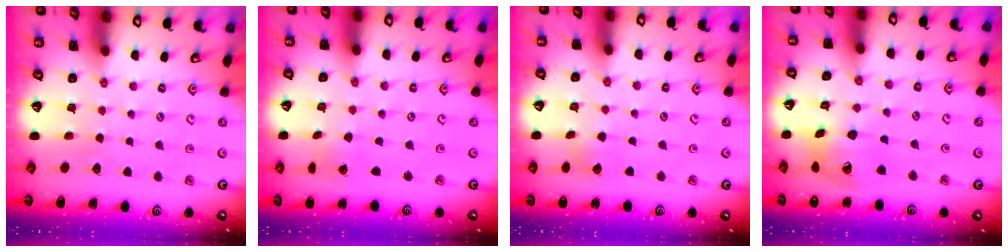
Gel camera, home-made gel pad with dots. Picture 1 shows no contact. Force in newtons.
{"total": 2.1, "press": 2.1, "slide": 0.2}
{"total": 5.0, "press": 5.0, "slide": 0.6}
{"total": 15.5, "press": 15.4, "slide": 2.4}